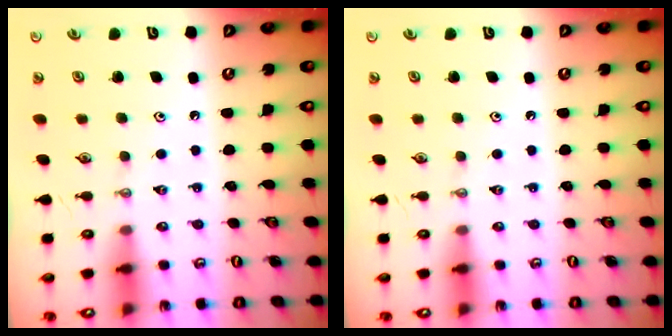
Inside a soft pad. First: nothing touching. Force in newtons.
{"total": 0.0}